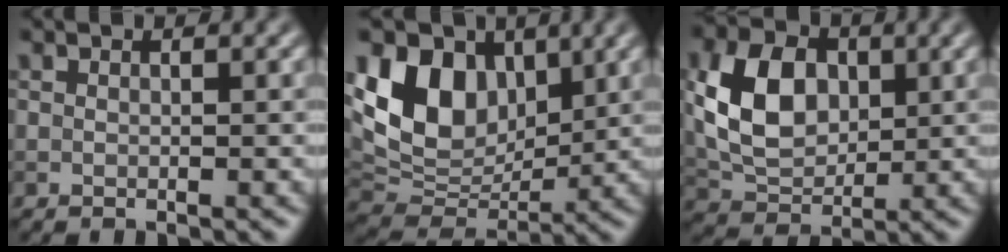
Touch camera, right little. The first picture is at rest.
{"total": 9.9, "force": [3.5, 6.9, 6.2], "torque": [-0.124, -0.005, 0.060]}
{"total": 7.4, "force": [1.2, 5.2, 5.1], "torque": [-0.108, 0.006, 0.022]}